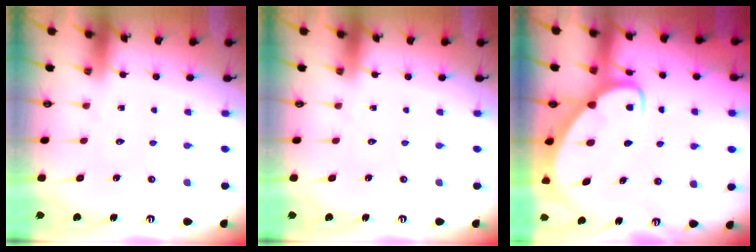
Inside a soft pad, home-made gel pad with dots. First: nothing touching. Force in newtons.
{"total": 0.0}
{"total": 5.9, "press": 5.9, "slide": 0.6}